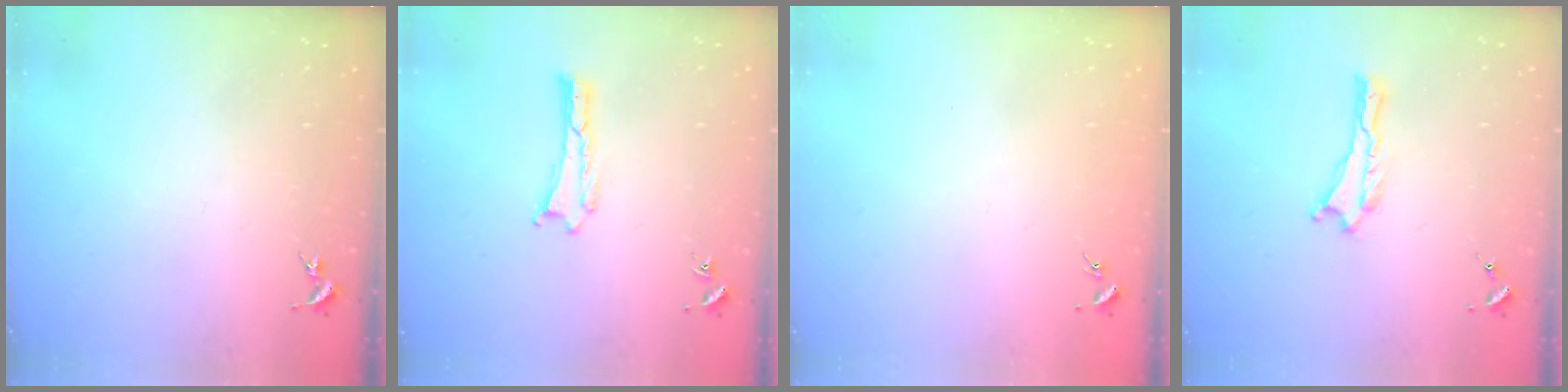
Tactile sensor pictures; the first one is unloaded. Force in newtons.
{"total": 0.0}
{"total": 0.0}
{"total": 0.0}